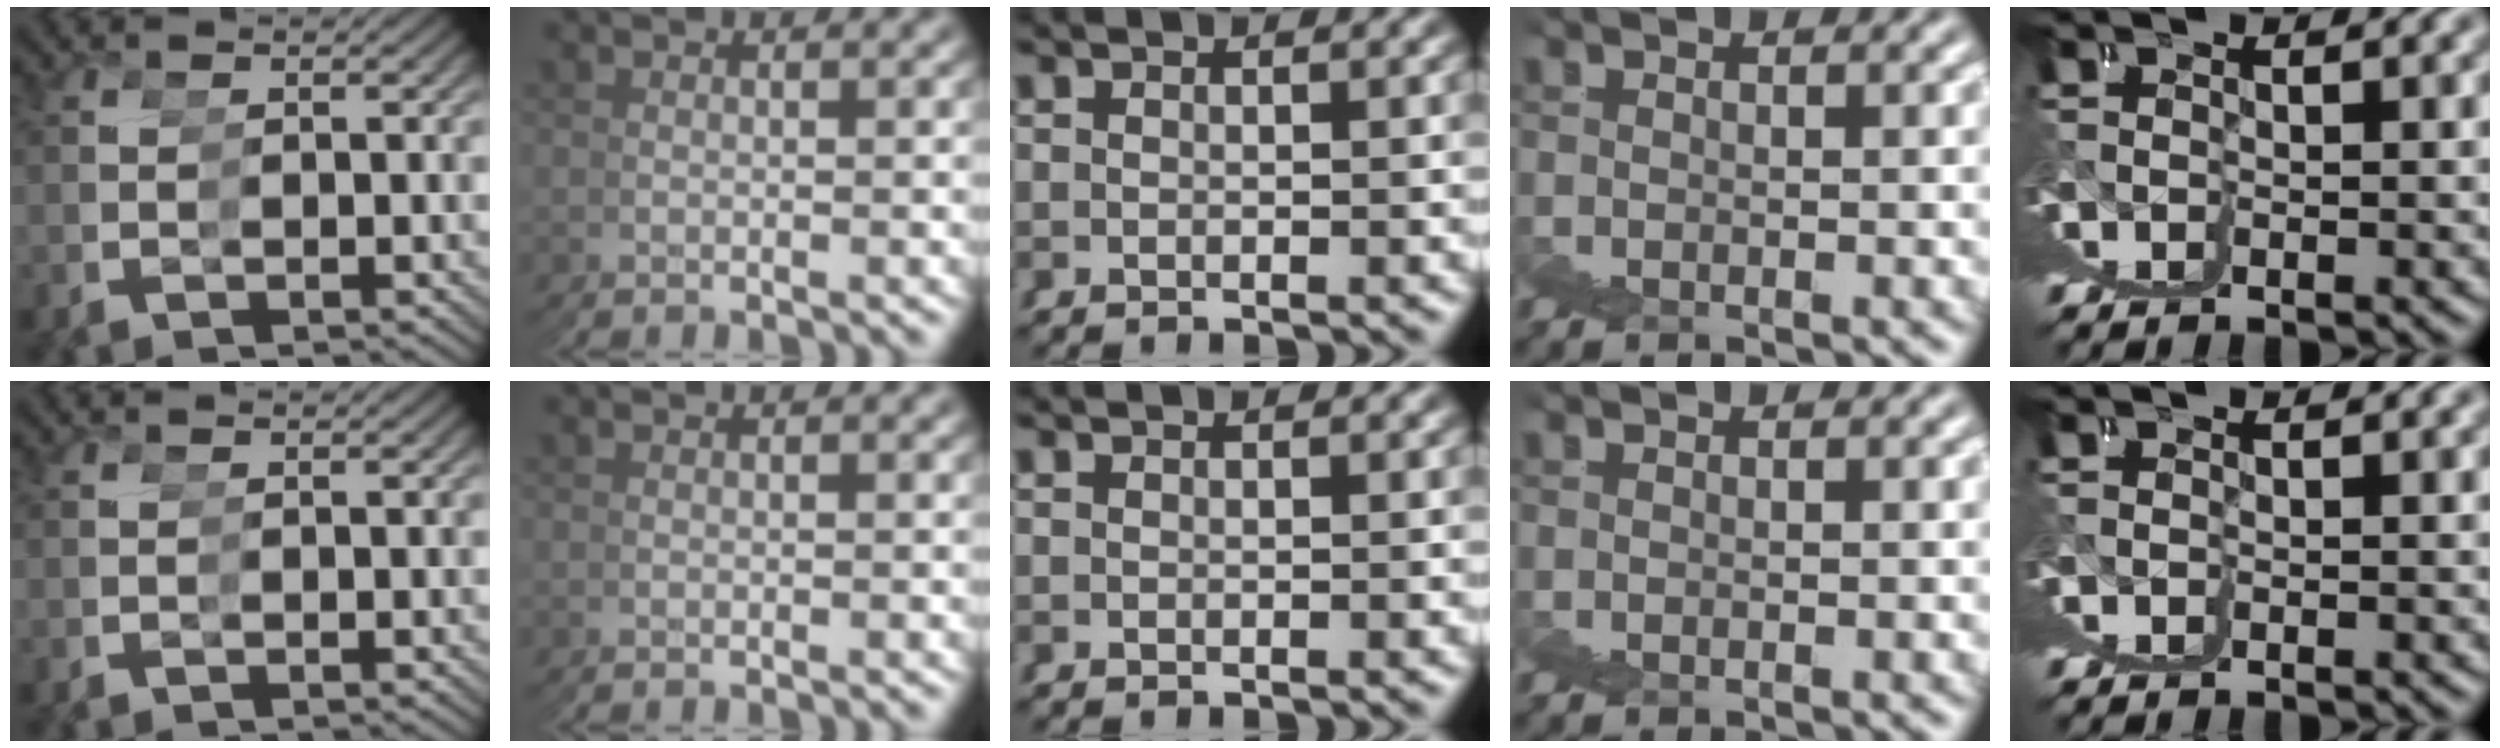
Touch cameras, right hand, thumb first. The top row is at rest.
{}